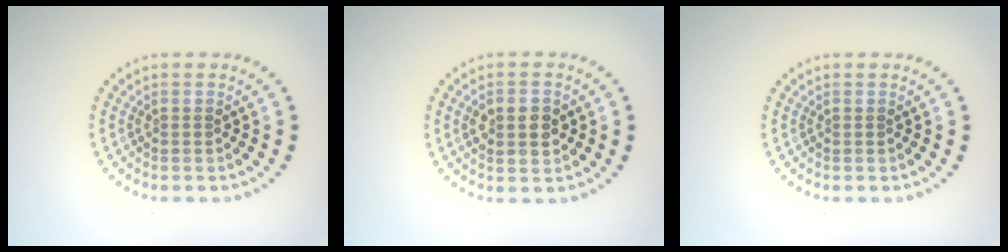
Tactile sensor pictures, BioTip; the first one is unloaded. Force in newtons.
{"total": 3.6, "press": 3.6, "slide": 0.1}
{"total": 0.0}